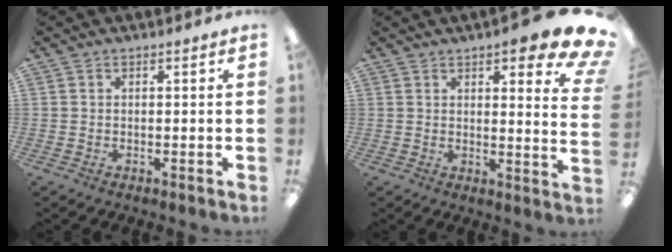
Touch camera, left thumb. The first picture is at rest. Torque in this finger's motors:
{"motor_torque": [0.50, 0.48, 1.43, -1.34, 0.17]}